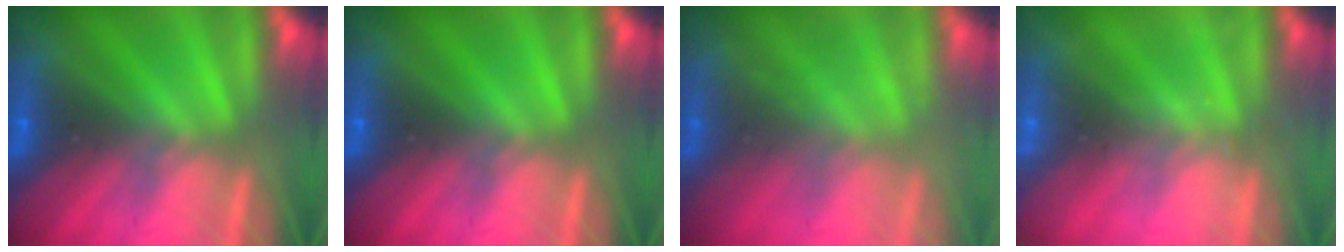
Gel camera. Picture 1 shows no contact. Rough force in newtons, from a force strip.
{"total": 0.0}
{"total": 2.2}
{"total": 2.1}